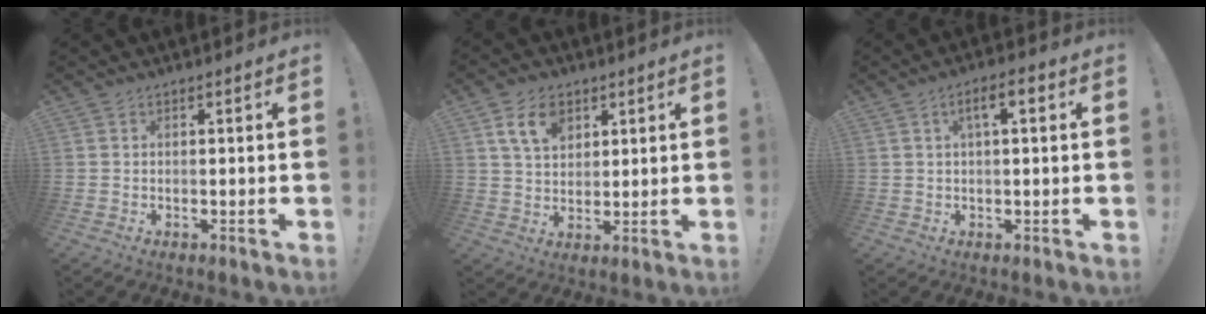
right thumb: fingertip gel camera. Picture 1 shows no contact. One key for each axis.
{"total": 8.9, "fx": 4.5, "fy": 5.7, "fz": 5.1, "tx": -0.085, "ty": -0.007, "tz": 0.086}
{"total": 5.0, "fx": 1.1, "fy": 1.2, "fz": 4.7, "tx": -0.075, "ty": 0.003, "tz": 0.011}